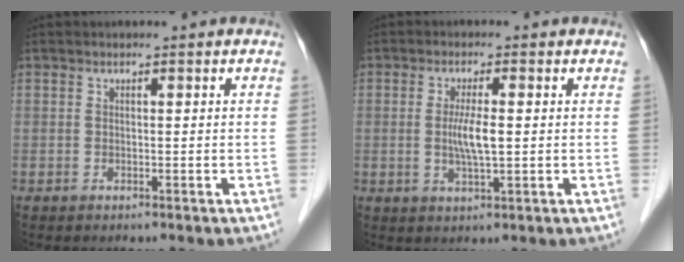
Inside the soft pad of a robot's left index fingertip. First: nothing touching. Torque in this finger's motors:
{"motor_torque": [0.66, 0.43, 0.11, 0.07]}